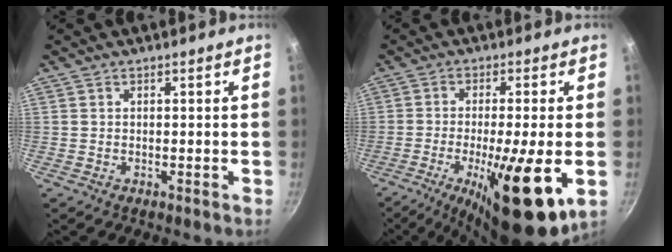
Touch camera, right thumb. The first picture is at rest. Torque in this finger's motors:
{"motor_torque": [0.95, 0.60, 2.37, -0.41, 0.73]}